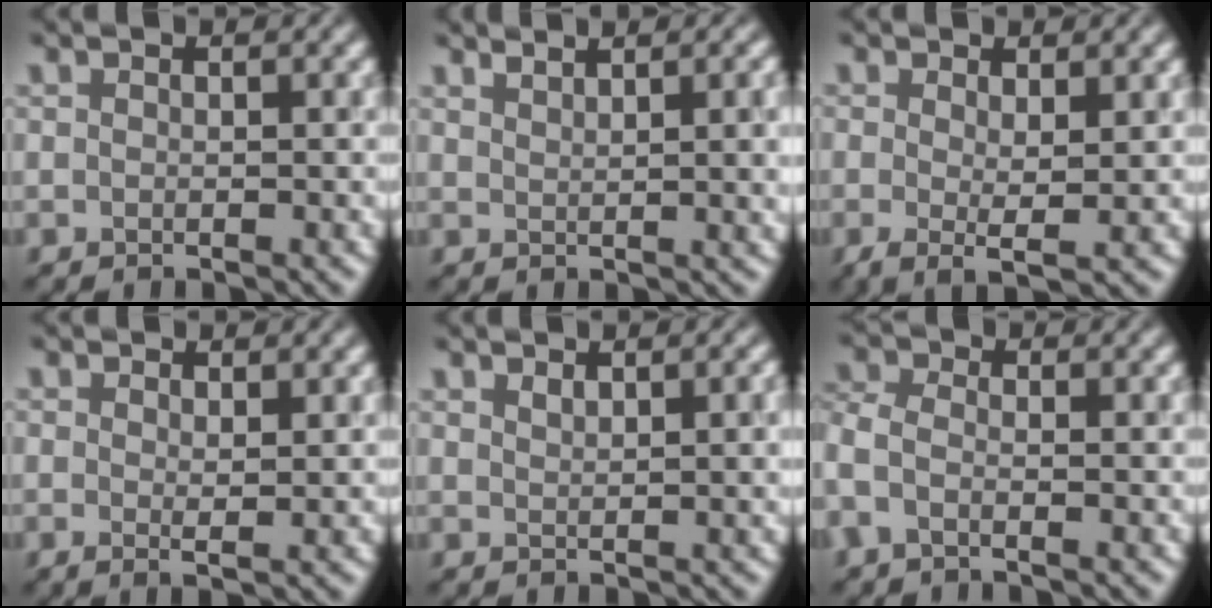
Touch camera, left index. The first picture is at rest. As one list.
[{"total": 4.8, "force": [2.6, 1.5, 3.7], "torque": [-0.029, 0.016, 0.034]}, {"total": 2.8, "force": [0.2, 0.8, 2.7], "torque": [-0.054, -0.004, 0.003]}, {"total": 1.4, "force": [0.4, 0.2, 1.3], "torque": [-0.024, 0.001, 0.008]}, {"total": 2.6, "force": [1.3, 0.7, 2.2], "torque": [-0.026, 0.008, 0.022]}, {"total": 2.0, "force": [-0.7, 1.4, 1.3], "torque": [-0.037, 0.009, -0.029]}]